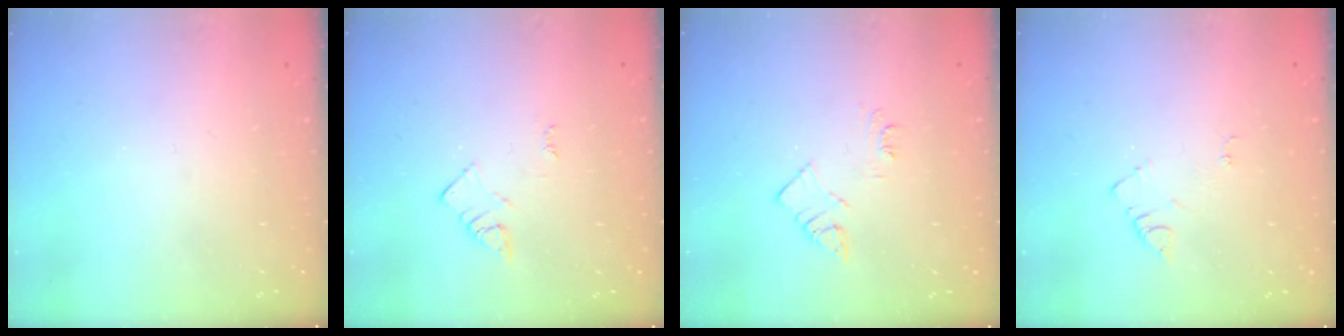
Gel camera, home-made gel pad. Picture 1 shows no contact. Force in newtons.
{"total": 3.1, "press": 3.1, "slide": 0.4}
{"total": 5.5, "press": 5.4, "slide": 0.7}
{"total": 4.2, "press": 4.2, "slide": 0.4}